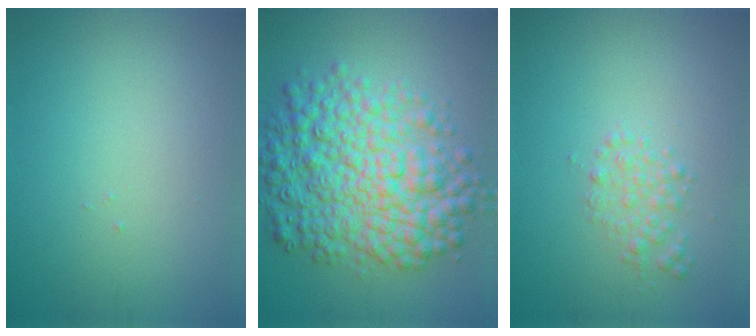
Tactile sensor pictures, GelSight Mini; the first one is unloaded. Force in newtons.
{"total": 9.8, "press": 9.8, "slide": 0.1}
{"total": 1.7, "press": 1.7, "slide": 0.0}